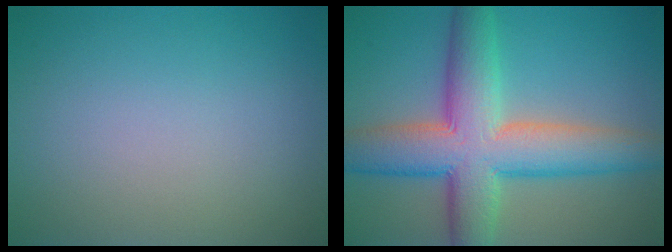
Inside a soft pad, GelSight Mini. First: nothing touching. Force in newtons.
{"total": 10.3, "press": 10.3, "slide": 0.3}